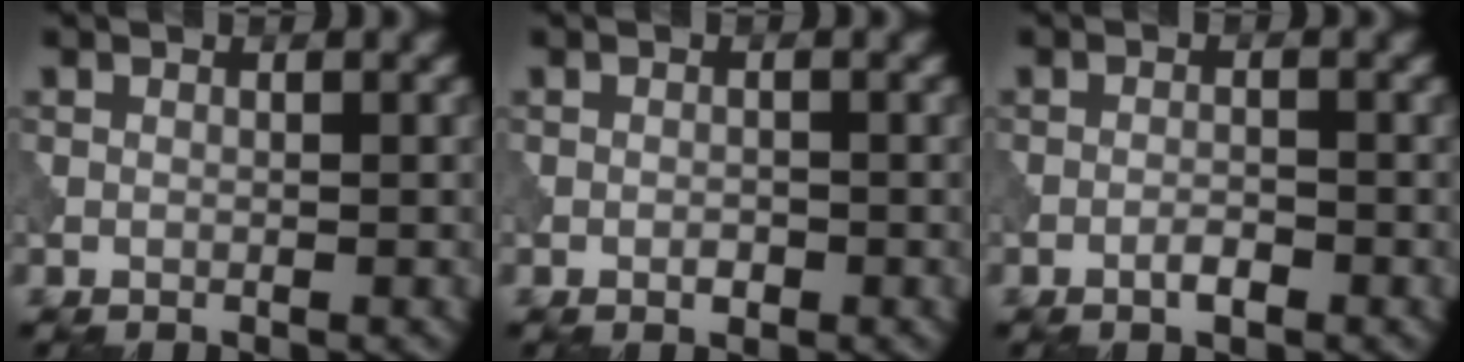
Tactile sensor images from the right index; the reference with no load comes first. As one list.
[{"total": 0.8, "force": [-0.4, 0.4, 0.6], "torque": [-0.009, 0.001, -0.007]}, {"total": 1.4, "force": [-0.9, 0.4, 1.1], "torque": [-0.020, 0.002, -0.019]}]